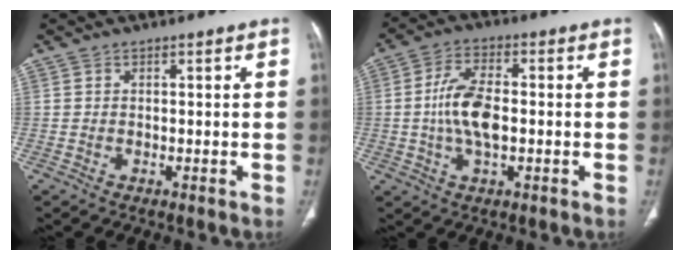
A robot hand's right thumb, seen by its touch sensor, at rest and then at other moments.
{"total": 10.0, "force": [-0.6, 5.1, 8.6], "torque": [-0.167, 0.011, -0.014]}